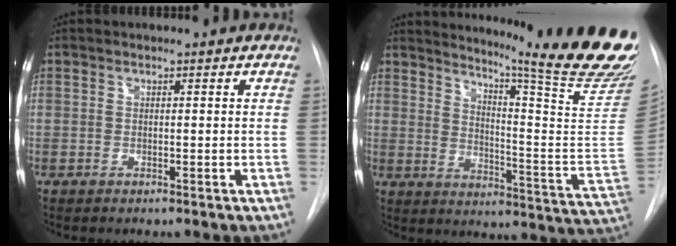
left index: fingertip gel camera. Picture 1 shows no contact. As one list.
[{"total": 24.1, "force": [20.4, -1.0, 12.8], "torque": [-0.188, -0.137, 0.251]}]